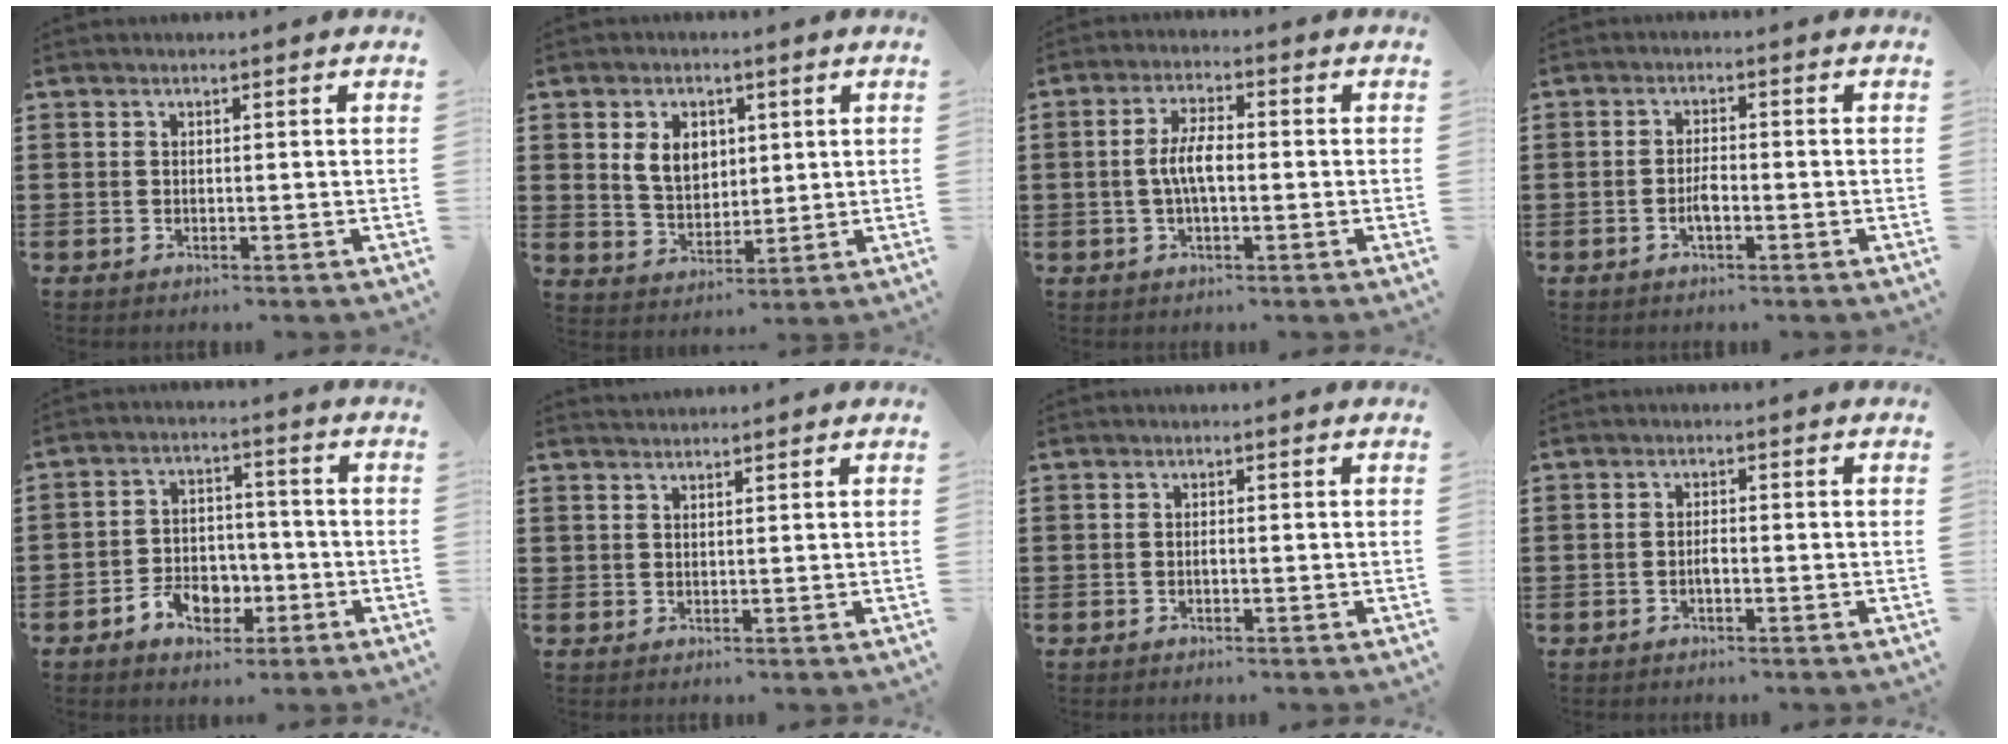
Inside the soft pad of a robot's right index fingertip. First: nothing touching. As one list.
[{"total": 5.8, "force": [1.5, 4.3, 3.6], "torque": [-0.086, 0.007, 0.022]}, {"total": 5.2, "force": [-0.5, 1.8, 4.9], "torque": [-0.101, 0.001, -0.015]}, {"total": 2.7, "force": [-1.0, 0.9, 2.3], "torque": [-0.050, 0.002, -0.021]}, {"total": 6.2, "force": [-2.8, 4.5, 3.2], "torque": [-0.054, 0.012, -0.052]}, {"total": 1.5, "force": [1.4, 0.4, -0.3], "torque": [0.001, 0.001, 0.029]}, {"total": 0.6, "force": [-0.2, 0.2, 0.5], "torque": [-0.012, -0.003, -0.003]}, {"total": 1.4, "force": [-0.5, 0.4, 1.2], "torque": [-0.024, -0.001, -0.008]}]